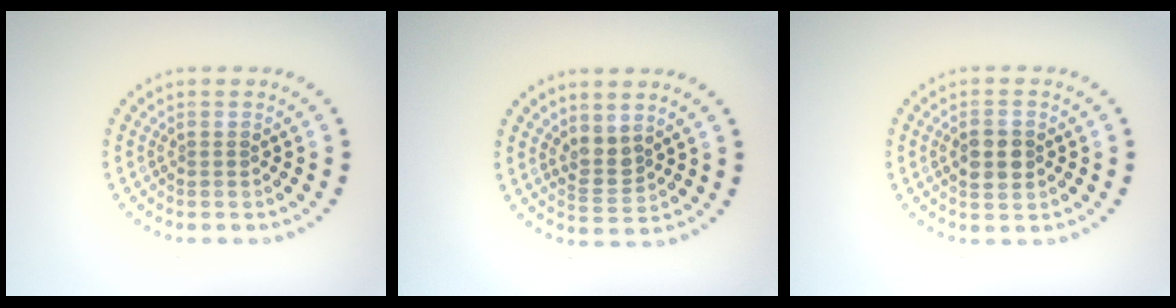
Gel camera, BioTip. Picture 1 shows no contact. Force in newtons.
{"total": 2.1, "press": 1.8, "slide": 1.1}
{"total": 2.9, "press": 2.9, "slide": 0.1}